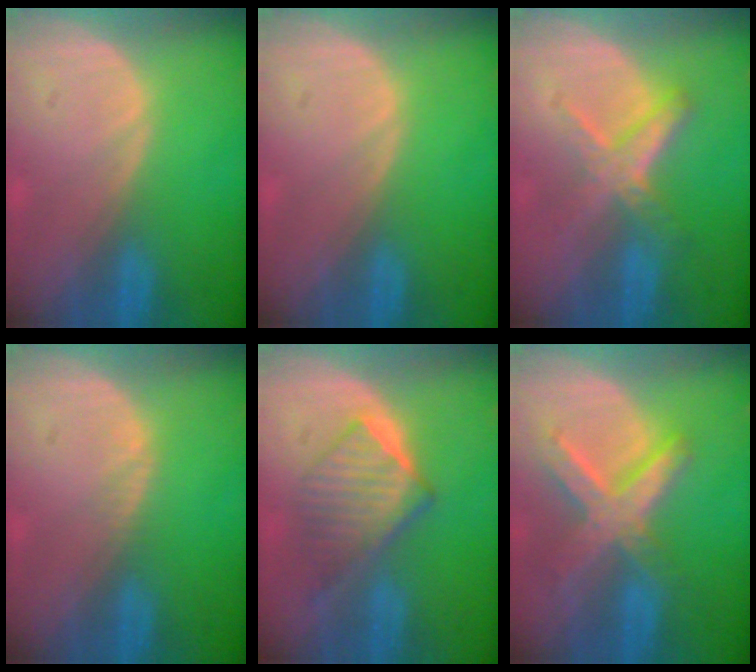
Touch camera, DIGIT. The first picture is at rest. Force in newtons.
{"total": 0.0}
{"total": 5.6, "press": 5.4, "slide": 1.8}
{"total": 0.5, "press": 0.5, "slide": 0.1}
{"total": 6.4, "press": 6.3, "slide": 1.5}
{"total": 8.4, "press": 7.2, "slide": 4.4}